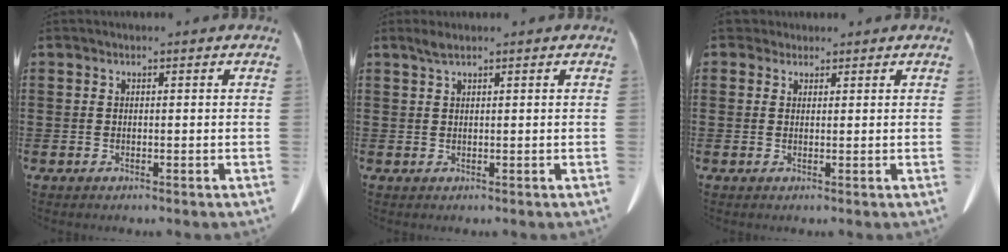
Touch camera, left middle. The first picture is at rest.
{"total": 1.6, "force": [1.1, 0.2, 1.2], "torque": [-0.025, 0.002, 0.019]}
{"total": 2.1, "force": [1.6, 1.2, 0.5], "torque": [-0.010, 0.005, 0.030]}